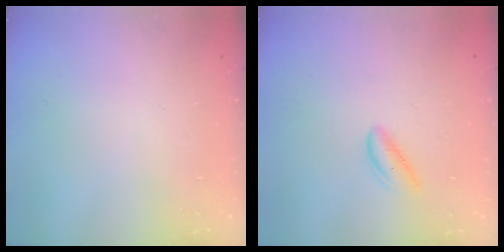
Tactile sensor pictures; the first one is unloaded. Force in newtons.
{"total": 1.8, "press": 1.7, "slide": 0.6}